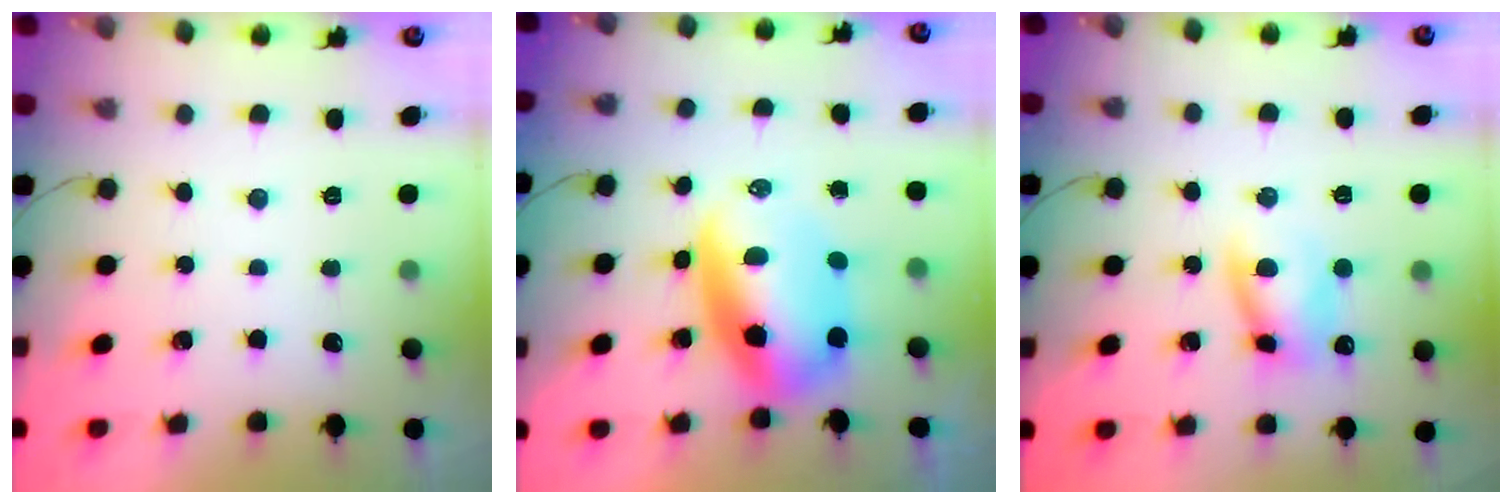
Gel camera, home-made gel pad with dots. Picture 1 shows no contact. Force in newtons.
{"total": 10.6, "press": 10.3, "slide": 2.5}
{"total": 8.5, "press": 8.4, "slide": 1.3}